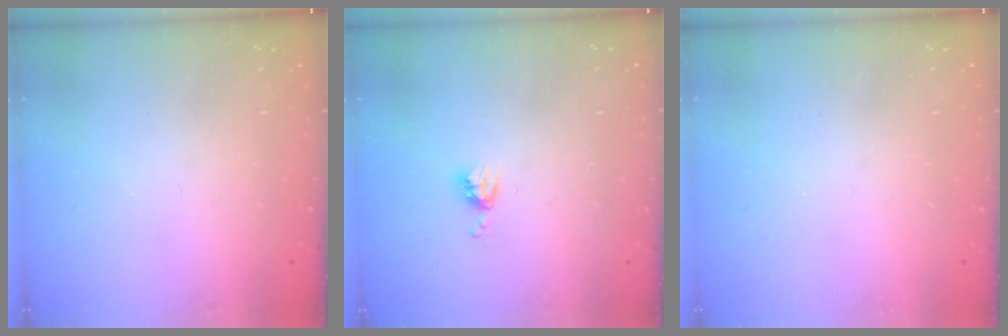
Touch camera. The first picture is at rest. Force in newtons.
{"total": 3.8, "press": 3.8, "slide": 0.6}
{"total": 0.0}